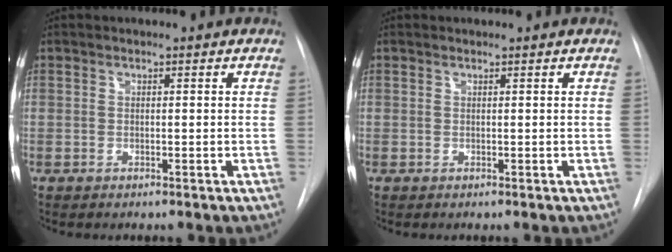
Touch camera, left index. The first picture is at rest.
{"total": 0.0}